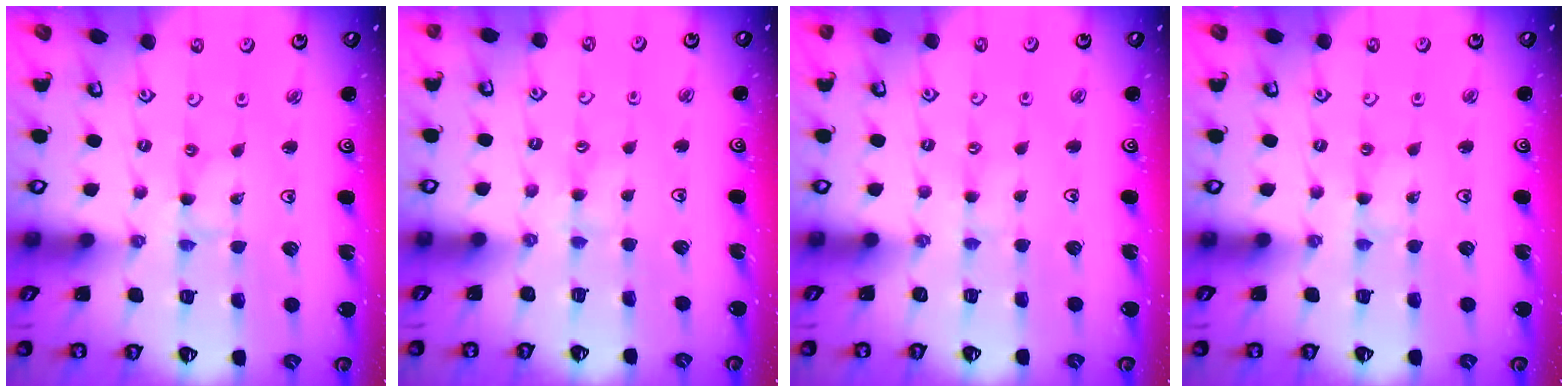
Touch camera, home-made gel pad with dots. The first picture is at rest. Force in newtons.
{"total": 2.1, "press": 2.1, "slide": 0.4}
{"total": 1.7, "press": 1.7, "slide": 0.4}
{"total": 2.1, "press": 2.0, "slide": 0.3}